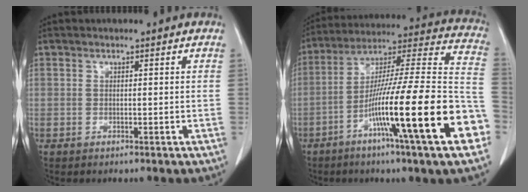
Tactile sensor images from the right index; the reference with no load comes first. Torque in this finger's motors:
{"motor_torque": [2.14, 0.00, 1.05, 0.21]}